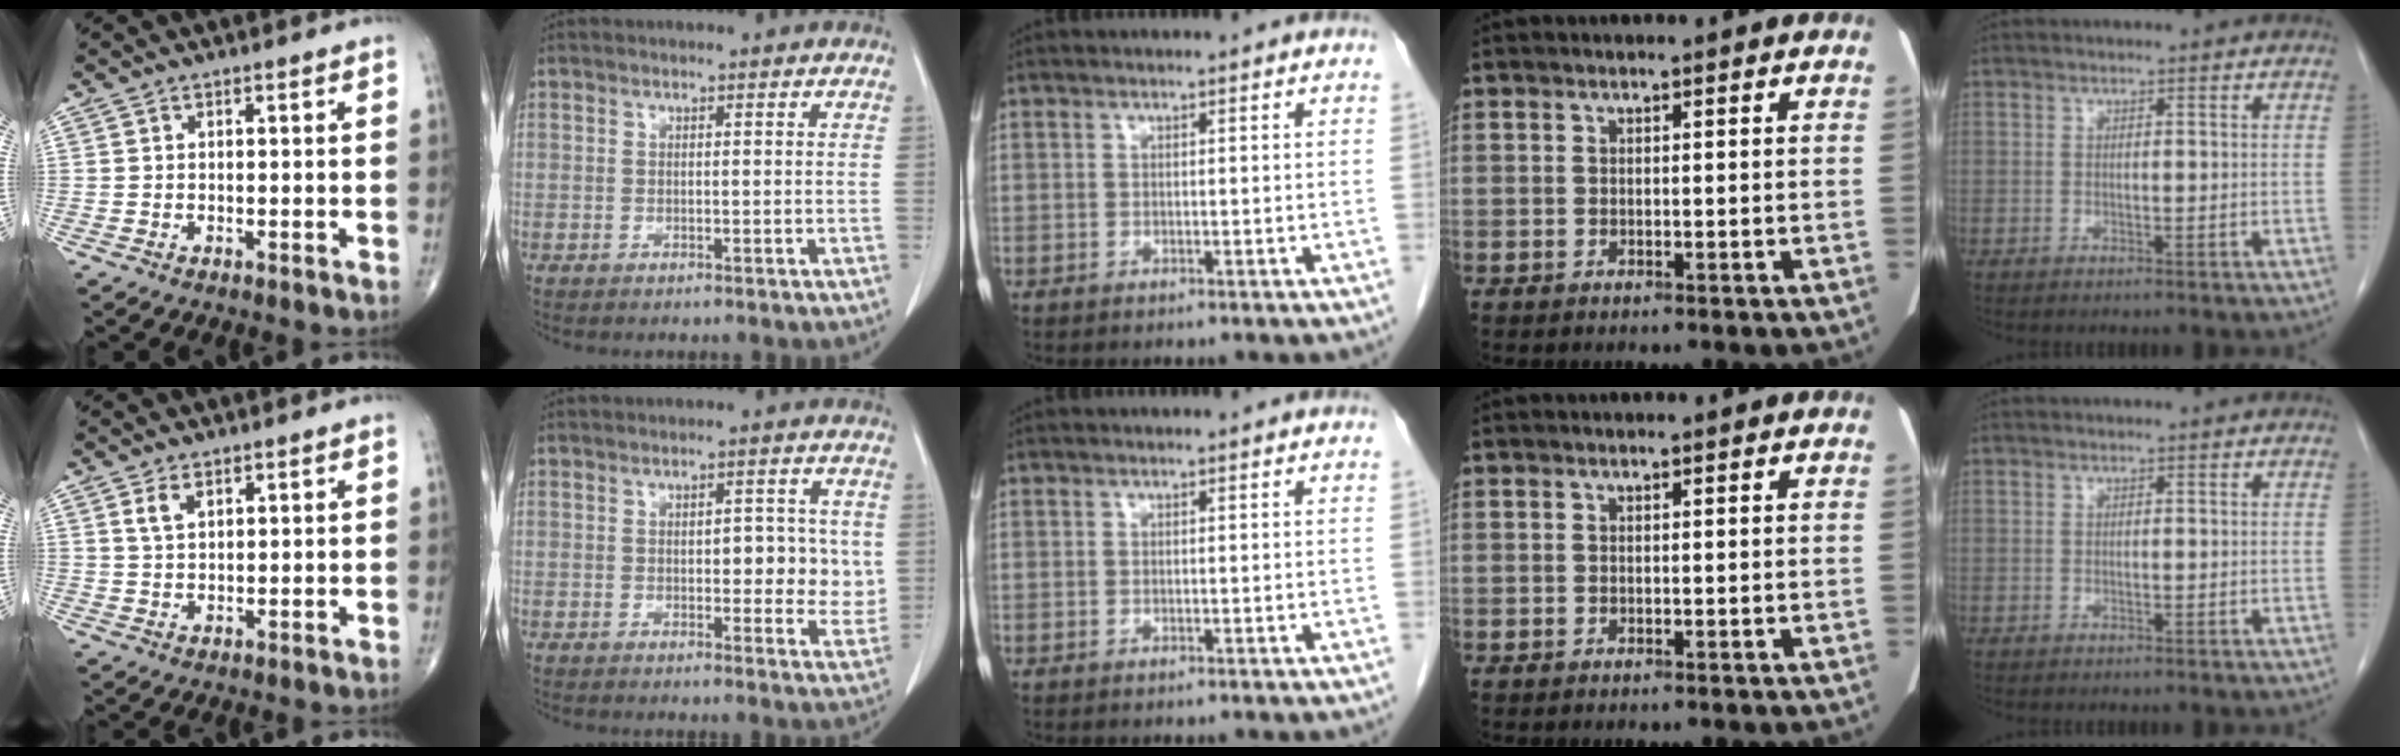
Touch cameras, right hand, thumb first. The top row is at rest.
{"thumb": {"total": 3.3, "force": [1.8, 1.8, 2.2], "torque": [-0.039, -0.006, 0.038]}, "index": {"total": 7.5, "force": [0.7, 3.4, 6.6], "torque": [-0.071, -0.001, 0.010]}}